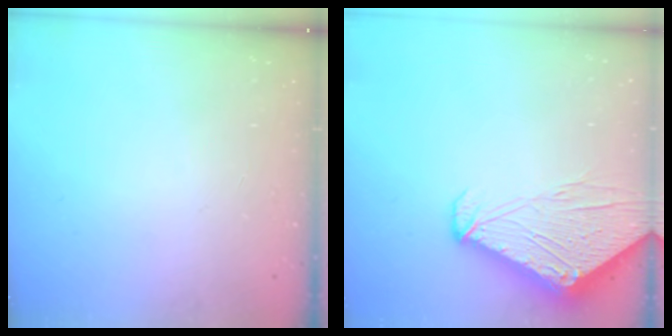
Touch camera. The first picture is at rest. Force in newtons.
{"total": 9.6, "press": 9.6, "slide": 1.1}